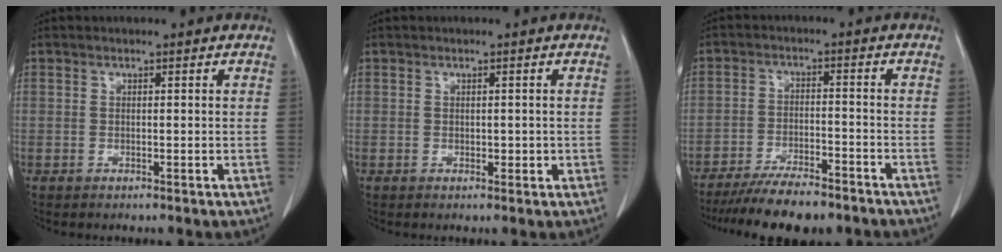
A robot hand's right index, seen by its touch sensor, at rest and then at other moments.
{"total": 1.4, "force": [-0.1, 0.9, 1.0], "torque": [-0.013, 0.001, 0.002]}
{"total": 11.3, "force": [-9.4, 2.6, 5.6], "torque": [-0.084, -0.016, -0.148]}